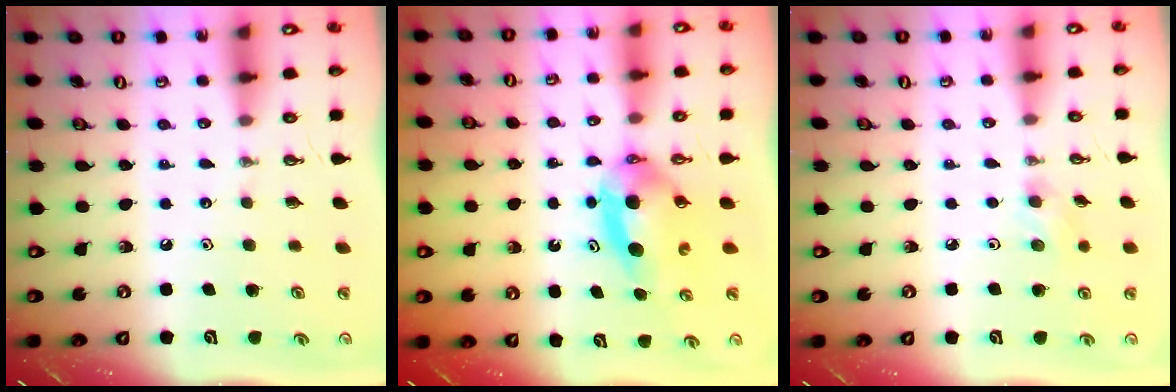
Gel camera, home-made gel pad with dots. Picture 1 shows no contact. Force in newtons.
{"total": 6.6, "press": 5.7, "slide": 3.4}
{"total": 4.0, "press": 3.8, "slide": 1.1}